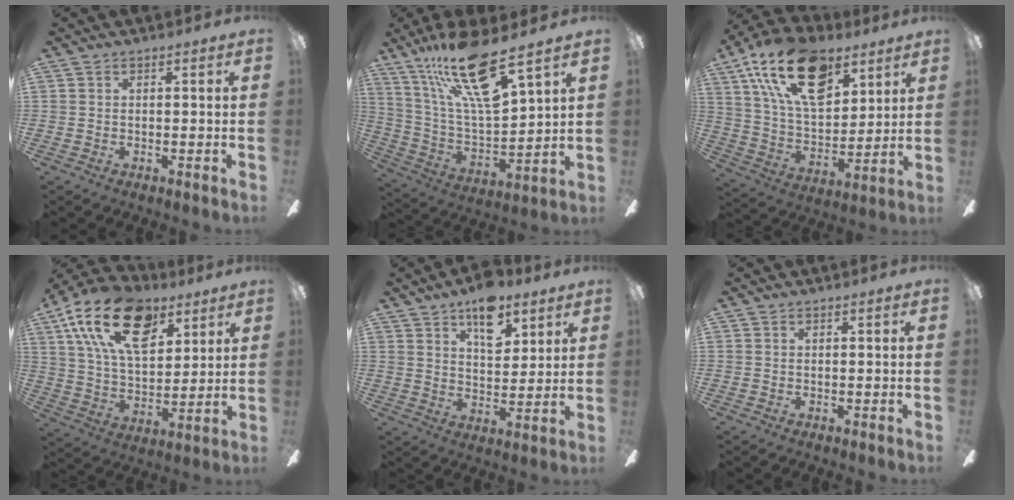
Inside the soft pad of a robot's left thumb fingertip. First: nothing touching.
{"total": 21.2, "force": [13.7, 5.4, 15.2], "torque": [-0.293, -0.078, 0.226]}
{"total": 23.1, "force": [12.5, 12.1, 15.2], "torque": [-0.275, -0.049, 0.219]}
{"total": 22.7, "force": [11.7, 12.5, 14.9], "torque": [-0.266, -0.039, 0.203]}
{"total": 12.1, "force": [7.6, 6.3, 7.0], "torque": [-0.090, -0.031, 0.130]}
{"total": 0.0}